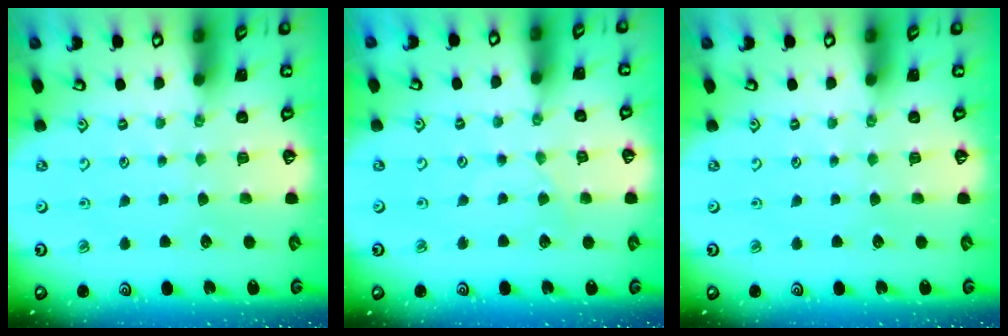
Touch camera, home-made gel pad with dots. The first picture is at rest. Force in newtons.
{"total": 1.8, "press": 1.7, "slide": 0.4}
{"total": 0.0}